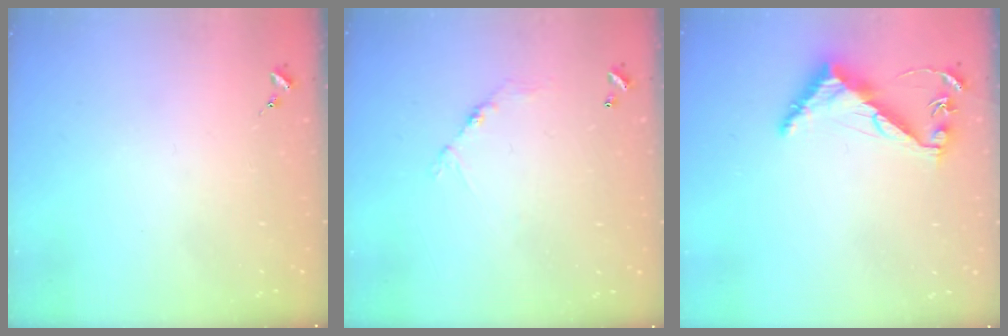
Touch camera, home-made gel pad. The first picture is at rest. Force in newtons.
{"total": 6.7, "press": 6.7, "slide": 0.5}
{"total": 7.3, "press": 7.3, "slide": 0.6}